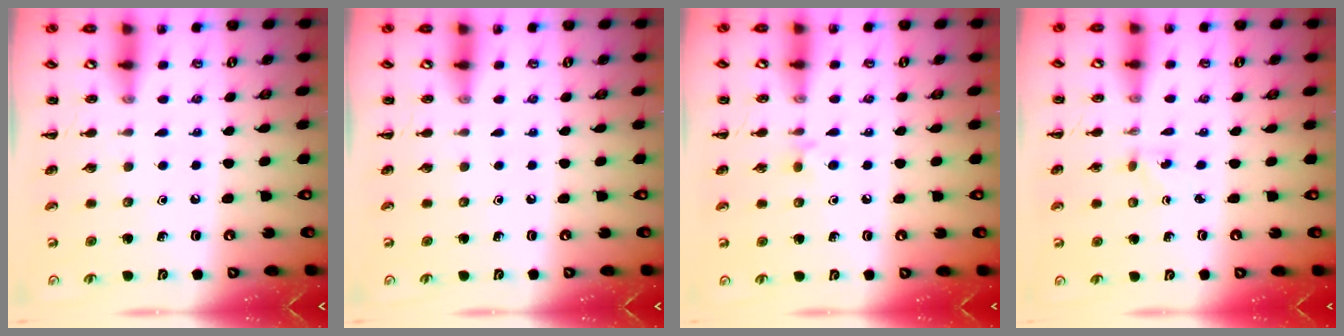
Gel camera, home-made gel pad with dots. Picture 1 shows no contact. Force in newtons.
{"total": 0.0}
{"total": 3.5, "press": 3.2, "slide": 1.5}
{"total": 1.5, "press": 1.4, "slide": 0.7}